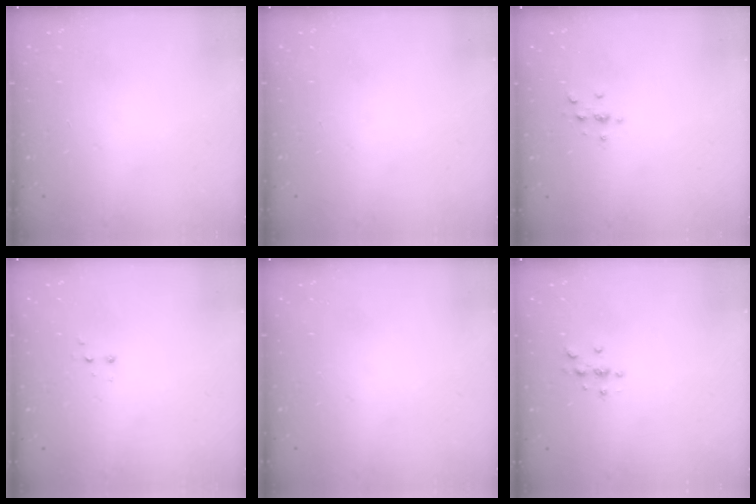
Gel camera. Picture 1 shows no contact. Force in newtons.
{"total": 0.0}
{"total": 2.1, "press": 2.1, "slide": 0.2}
{"total": 2.8, "press": 2.7, "slide": 0.5}
{"total": 0.0}
{"total": 2.7, "press": 2.7, "slide": 0.3}